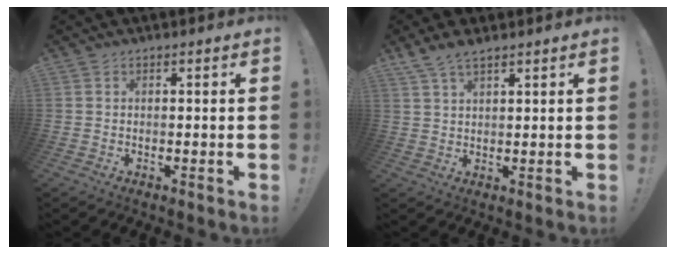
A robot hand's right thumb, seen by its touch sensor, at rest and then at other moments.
{"total": 4.8, "force": [3.9, 1.3, 2.5], "torque": [-0.048, -0.016, 0.073]}